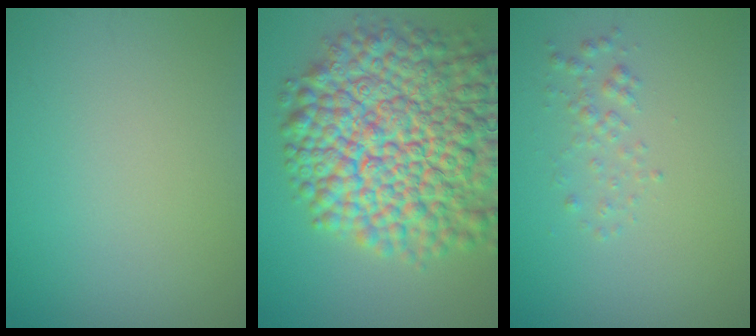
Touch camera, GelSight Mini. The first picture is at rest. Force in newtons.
{"total": 14.7, "press": 14.6, "slide": 0.7}
{"total": 1.3, "press": 1.3, "slide": 0.0}